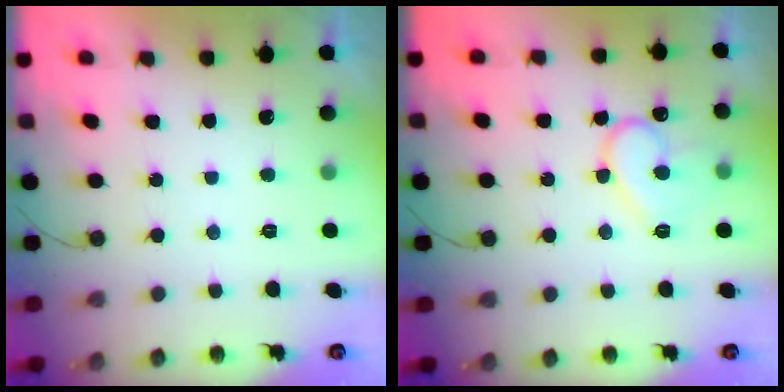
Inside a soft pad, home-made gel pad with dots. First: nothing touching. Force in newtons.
{"total": 11.8, "press": 11.7, "slide": 1.0}